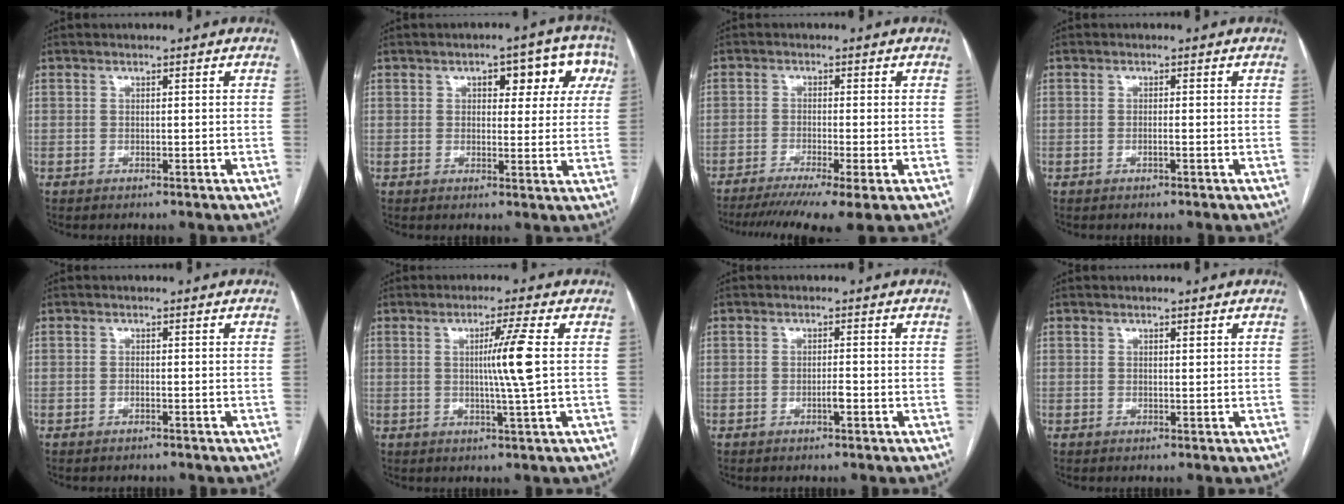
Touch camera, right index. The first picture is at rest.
{"total": 8.8, "force": [3.5, 4.2, 6.9], "torque": [-0.062, 0.030, 0.038]}
{"total": 10.1, "force": [-7.1, 0.1, 7.2], "torque": [-0.110, -0.016, -0.112]}
{"total": 0.8, "force": [-0.3, 0.0, 0.8], "torque": [-0.015, 0.001, -0.006]}
{"total": 0.7, "force": [-0.6, 0.2, 0.2], "torque": [-0.009, -0.001, -0.008]}
{"total": 6.0, "force": [0.6, -1.6, 5.8], "torque": [-0.100, -0.005, 0.012]}
{"total": 1.6, "force": [-0.7, 0.1, 1.4], "torque": [-0.027, 0.000, -0.012]}
{"total": 0.5, "force": [0.3, 0.1, 0.4], "torque": [-0.008, -0.002, 0.005]}